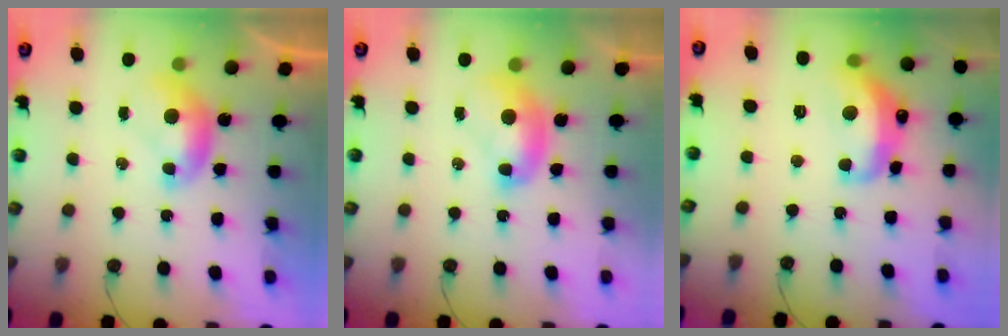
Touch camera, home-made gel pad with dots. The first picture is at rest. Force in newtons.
{"total": 2.4, "press": 2.4, "slide": 0.2}
{"total": 9.2, "press": 9.2, "slide": 0.8}